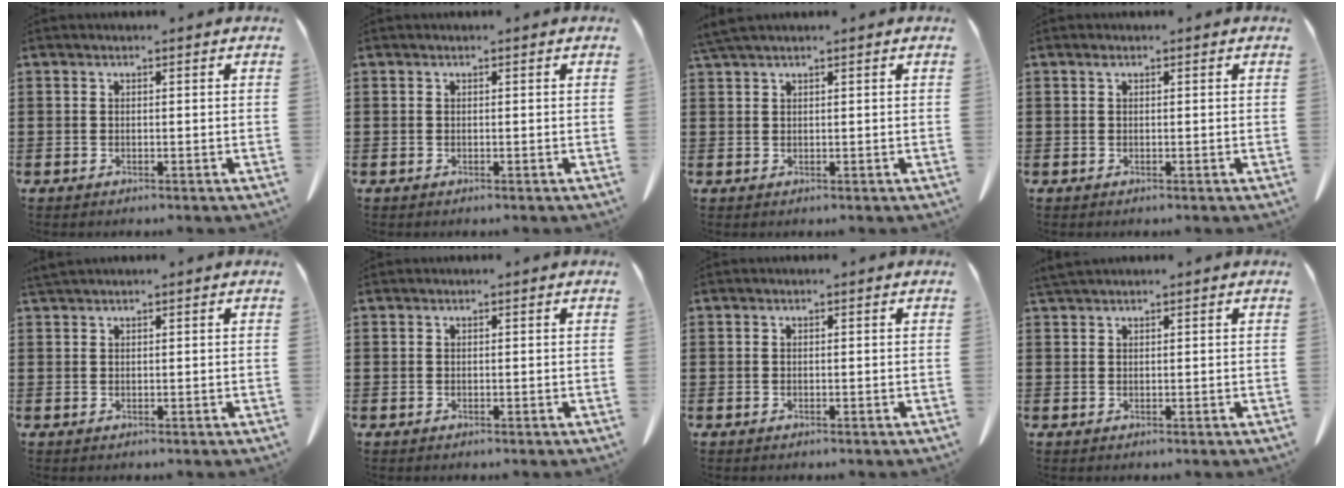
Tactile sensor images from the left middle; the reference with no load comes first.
{"total": 0.0}
{"total": 1.7, "force": [1.4, 0.0, 1.0], "torque": [-0.022, -0.001, 0.027]}
{"total": 0.6, "force": [0.3, 0.2, 0.4], "torque": [-0.011, 0.001, 0.005]}
{"total": 0.9, "force": [0.9, -0.1, 0.3], "torque": [-0.008, -0.003, 0.019]}
{"total": 0.0}
{"total": 0.0}
{"total": 1.4, "force": [1.3, 0.1, 0.5], "torque": [-0.014, -0.003, 0.025]}